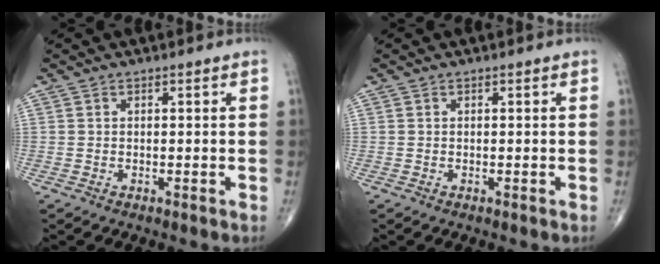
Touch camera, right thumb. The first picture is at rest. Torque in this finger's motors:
{"motor_torque": [0.00, 0.00, -0.06, 0.04, 0.00]}